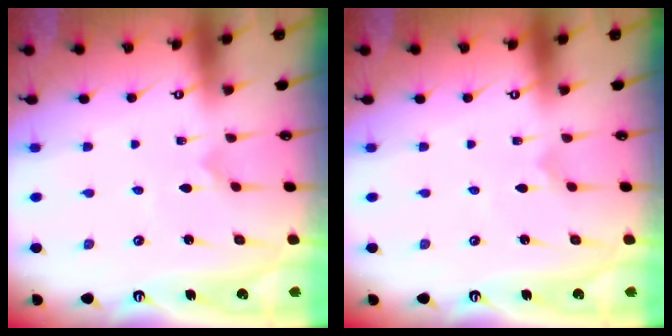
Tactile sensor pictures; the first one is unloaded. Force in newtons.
{"total": 0.0}